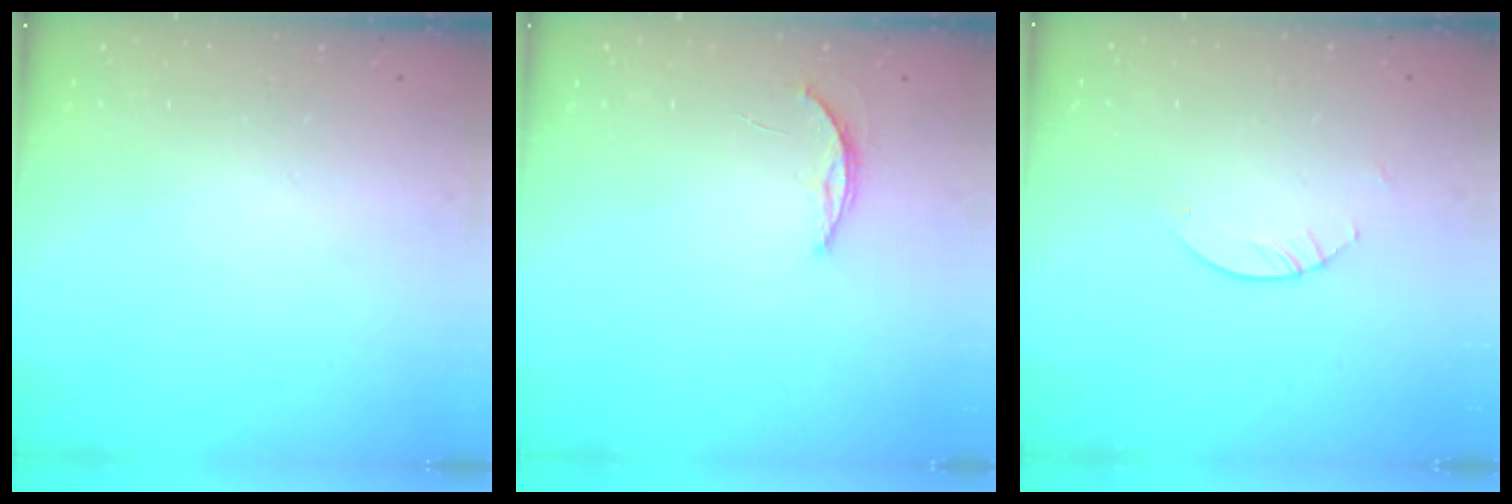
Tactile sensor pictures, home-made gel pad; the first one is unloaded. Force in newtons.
{"total": 3.7, "press": 3.7, "slide": 0.5}
{"total": 2.4, "press": 2.4, "slide": 0.2}